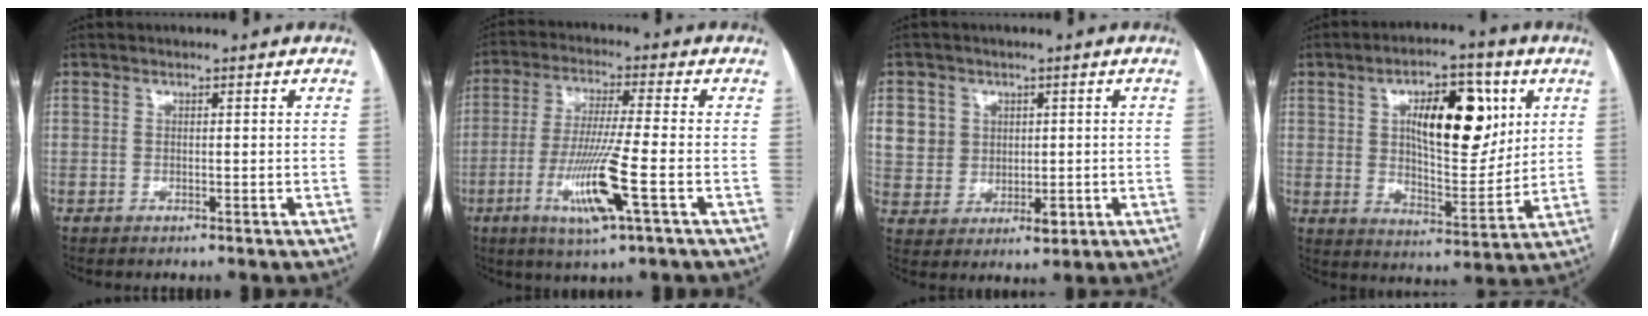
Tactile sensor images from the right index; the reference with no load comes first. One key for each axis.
{"total": 11.2, "fx": -4.0, "fy": -0.2, "fz": 10.5, "tx": -0.210, "ty": -0.018, "tz": -0.076}
{"total": 7.6, "fx": 2.0, "fy": 7.0, "fz": 2.3, "tx": -0.045, "ty": 0.011, "tz": 0.049}
{"total": 14.9, "fx": 4.8, "fy": 6.0, "fz": 12.8, "tx": -0.194, "ty": 0.013, "tz": 0.080}